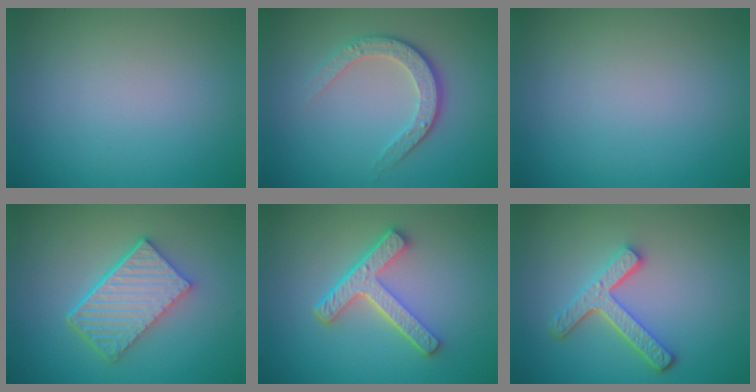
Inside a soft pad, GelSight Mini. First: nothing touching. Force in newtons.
{"total": 3.4, "press": 2.6, "slide": 2.2}
{"total": 0.0}
{"total": 5.8, "press": 4.3, "slide": 3.9}
{"total": 4.8, "press": 3.5, "slide": 3.3}
{"total": 4.2, "press": 3.3, "slide": 2.6}